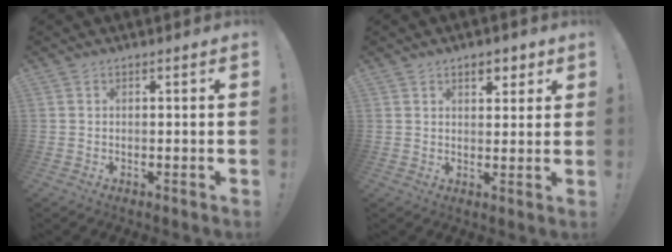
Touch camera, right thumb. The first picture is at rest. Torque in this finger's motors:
{"motor_torque": [-0.18, 0.31, 0.14, 0.36, 0.03]}